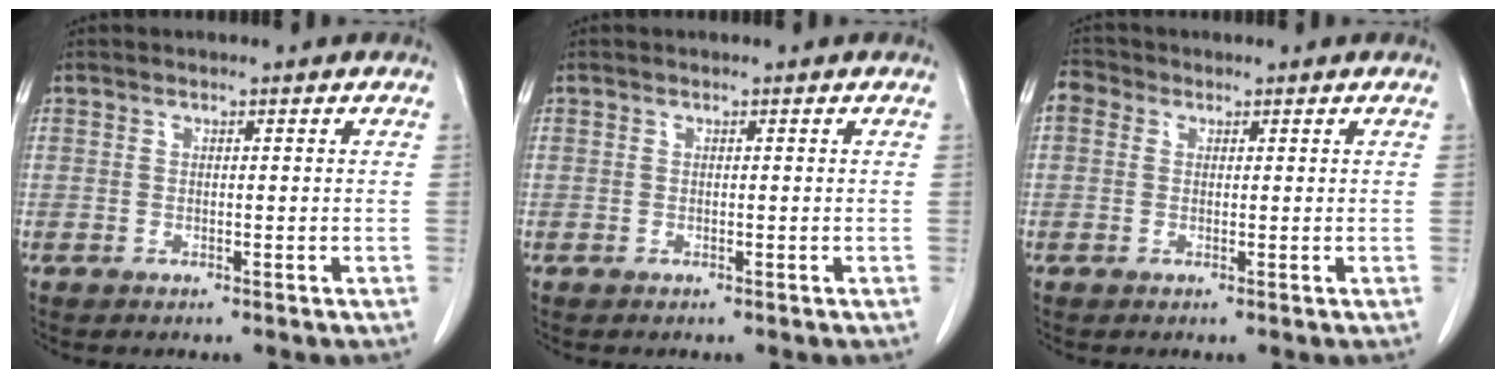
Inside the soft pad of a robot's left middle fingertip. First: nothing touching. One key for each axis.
{"total": 0.0}
{"total": 2.7, "fx": 1.0, "fy": 2.3, "fz": 1.1, "tx": -0.028, "ty": 0.018, "tz": 0.016}